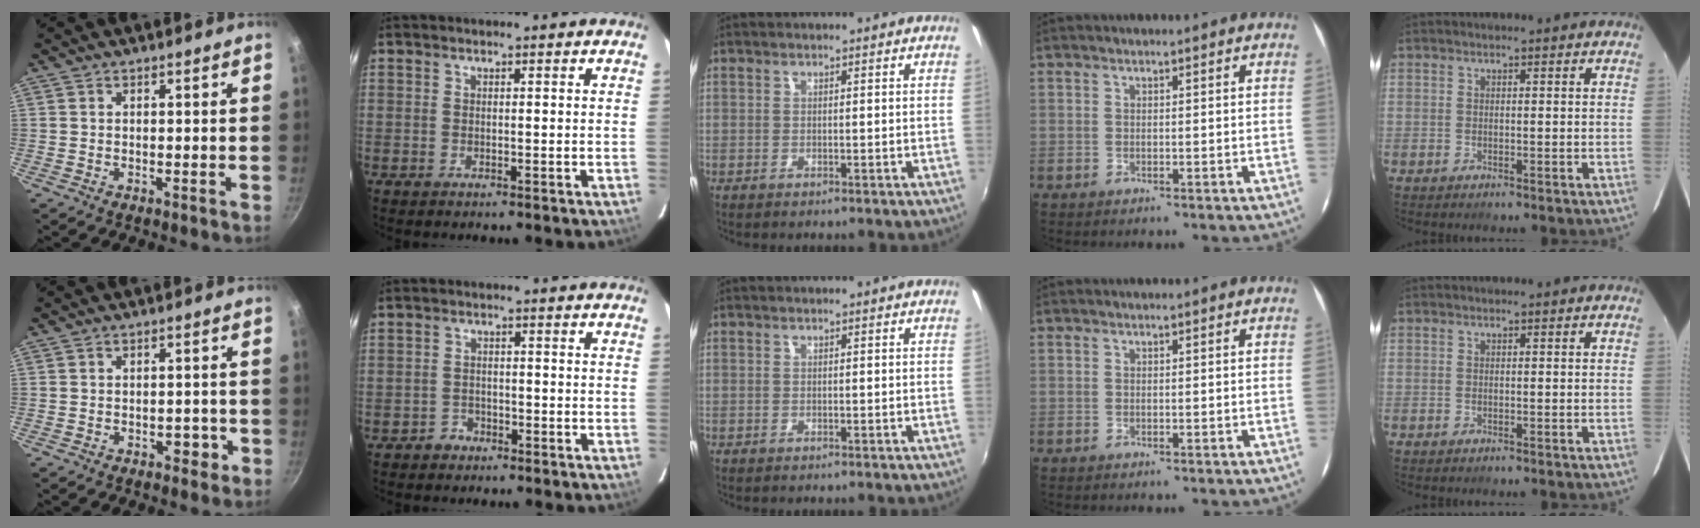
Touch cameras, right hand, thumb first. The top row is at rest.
{"thumb": {"total": 2.7, "force": [-1.2, 1.8, 1.5], "torque": [0.001, 0.016, -0.011]}, "index": {"total": 2.5, "force": [-1.7, 1.8, 0.0], "torque": [-0.003, 0.008, -0.027]}}